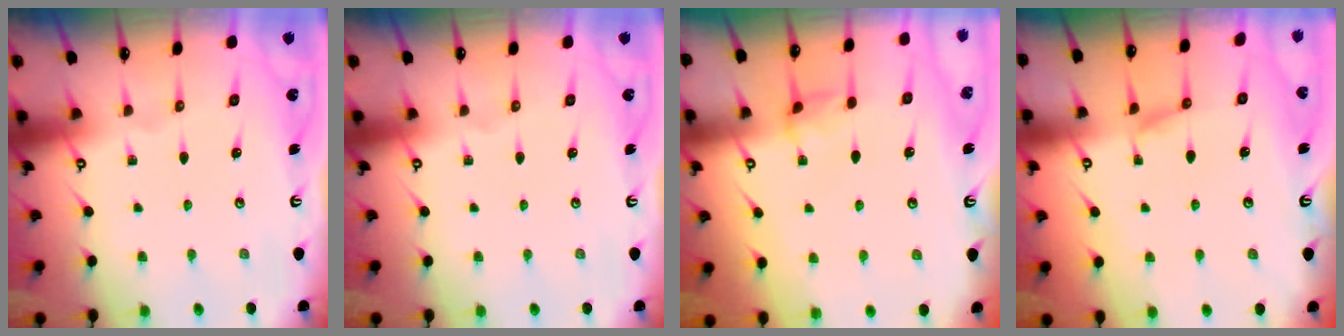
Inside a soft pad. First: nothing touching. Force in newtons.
{"total": 0.0}
{"total": 2.7, "press": 2.7, "slide": 0.2}
{"total": 1.2, "press": 0.9, "slide": 0.8}